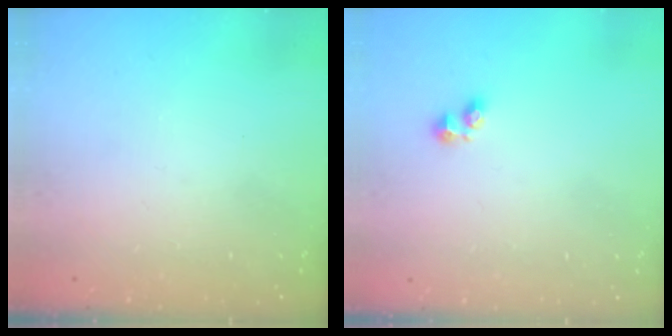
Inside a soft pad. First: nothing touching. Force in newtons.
{"total": 1.9, "press": 1.8, "slide": 0.5}